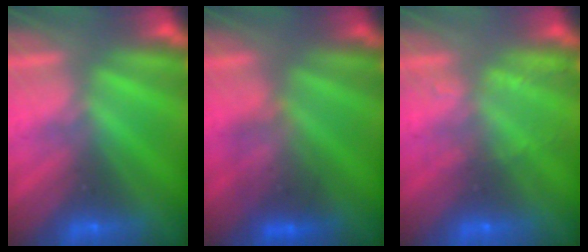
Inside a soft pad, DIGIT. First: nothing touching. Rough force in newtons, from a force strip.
{"total": 2.4}
{"total": 2.2}